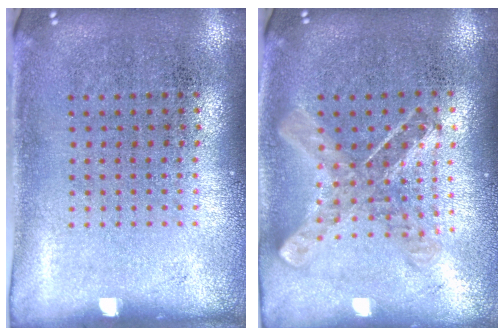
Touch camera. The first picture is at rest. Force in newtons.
{"total": 0.9, "press": 0.9, "slide": 0.1}